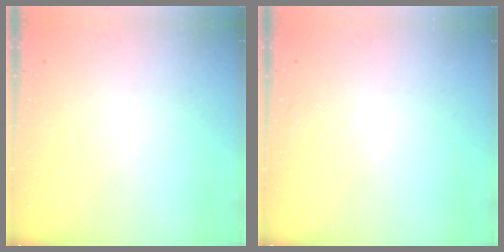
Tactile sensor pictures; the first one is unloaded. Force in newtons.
{"total": 0.0}